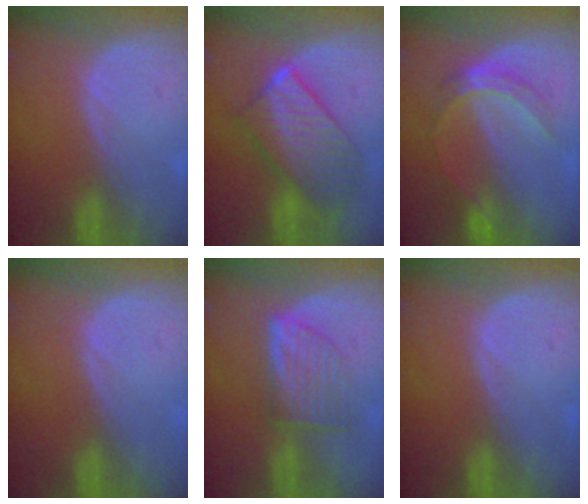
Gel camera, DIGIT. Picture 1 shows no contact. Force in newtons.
{"total": 10.2, "press": 10.1, "slide": 0.8}
{"total": 5.0, "press": 4.8, "slide": 1.4}
{"total": 0.0}
{"total": 6.2, "press": 5.9, "slide": 1.9}
{"total": 0.0}